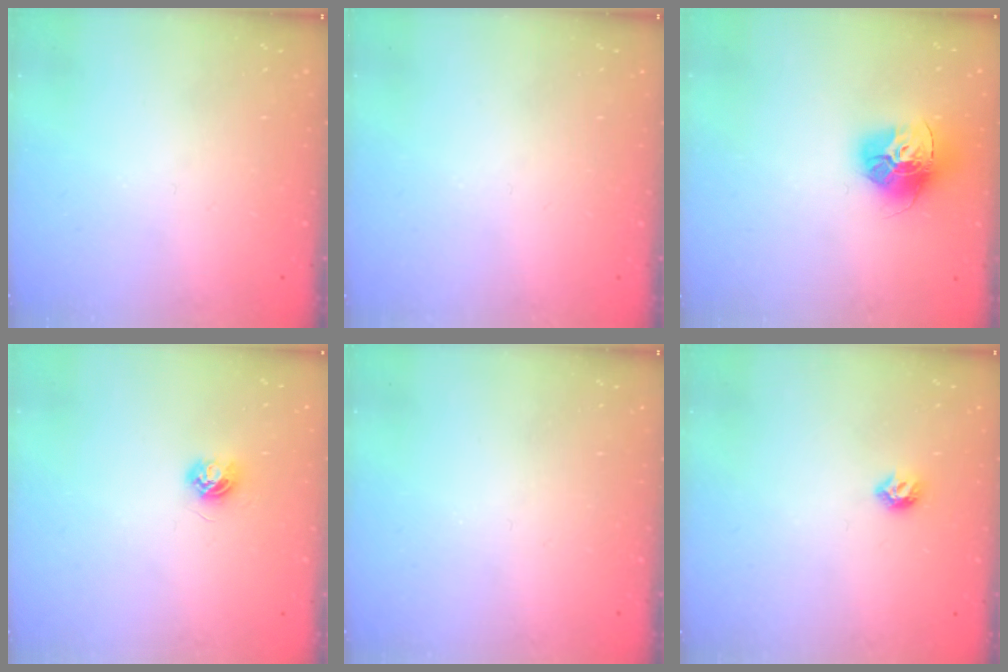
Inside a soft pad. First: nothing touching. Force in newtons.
{"total": 0.0}
{"total": 14.8, "press": 14.8, "slide": 1.6}
{"total": 4.2, "press": 4.2, "slide": 0.4}
{"total": 0.0}
{"total": 5.5, "press": 5.4, "slide": 1.2}